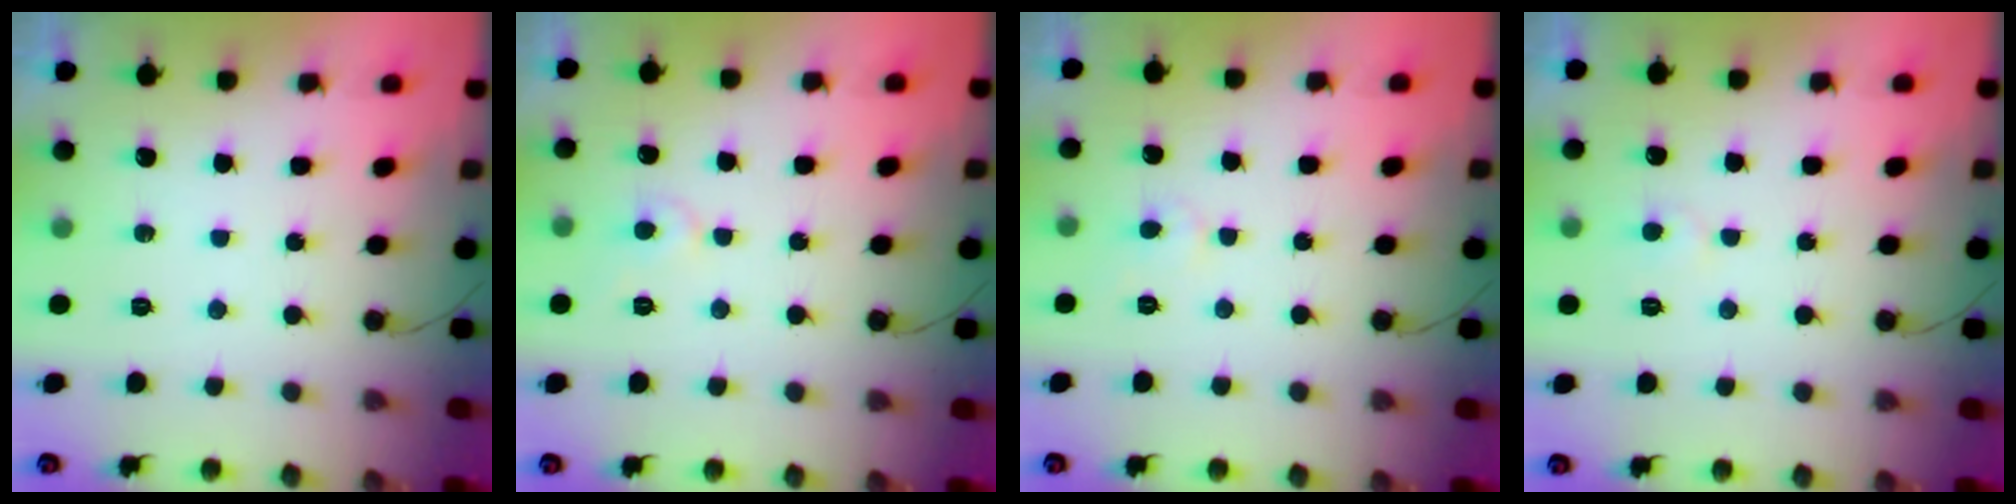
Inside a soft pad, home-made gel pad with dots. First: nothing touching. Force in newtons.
{"total": 4.4, "press": 4.4, "slide": 0.1}
{"total": 2.9, "press": 2.9, "slide": 0.2}
{"total": 3.1, "press": 3.1, "slide": 0.3}